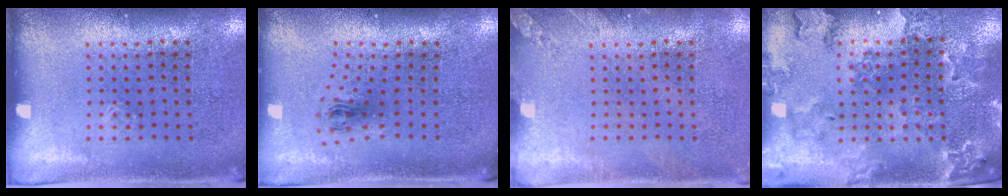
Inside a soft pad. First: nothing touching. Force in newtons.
{"total": 0.8, "press": 0.3, "slide": 0.7}
{"total": 1.3, "press": 1.3, "slide": 0.2}
{"total": 1.8, "press": 1.8, "slide": 0.3}